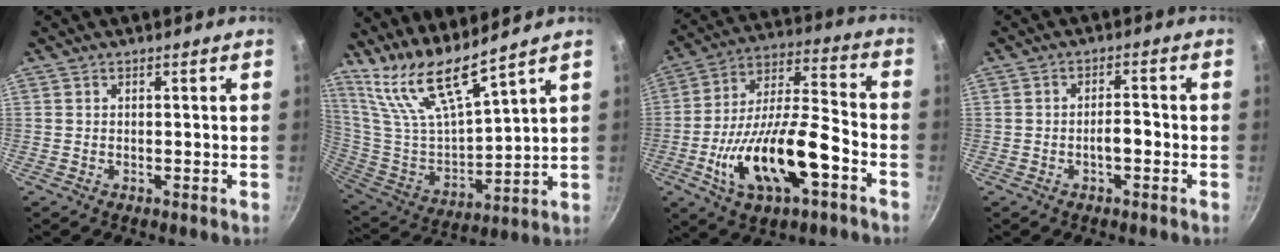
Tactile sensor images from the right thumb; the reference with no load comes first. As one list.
[{"total": 14.9, "force": [12.0, 2.1, 8.5], "torque": [-0.155, -0.098, 0.251]}, {"total": 21.0, "force": [-7.5, 8.3, 17.7], "torque": [-0.308, 0.042, -0.133]}, {"total": 3.3, "force": [-1.2, 1.4, 2.7], "torque": [-0.034, 0.022, -0.020]}]